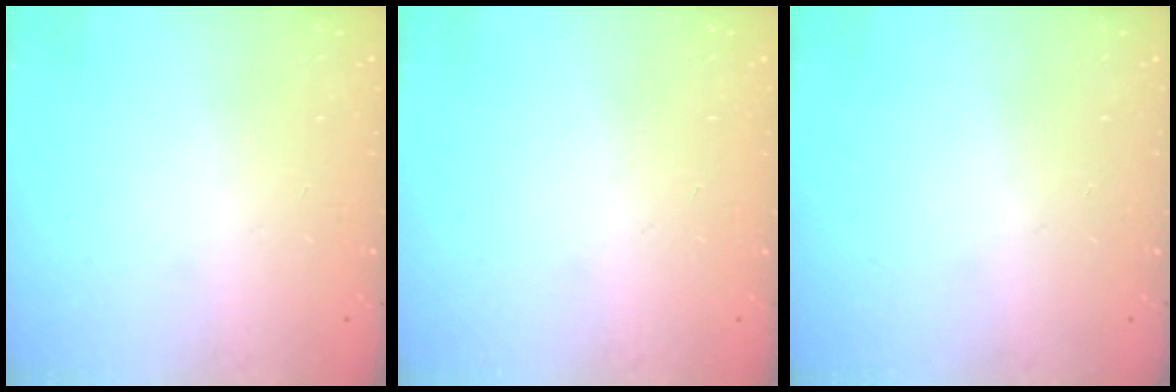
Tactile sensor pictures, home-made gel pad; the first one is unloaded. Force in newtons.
{"total": 0.0}
{"total": 0.0}